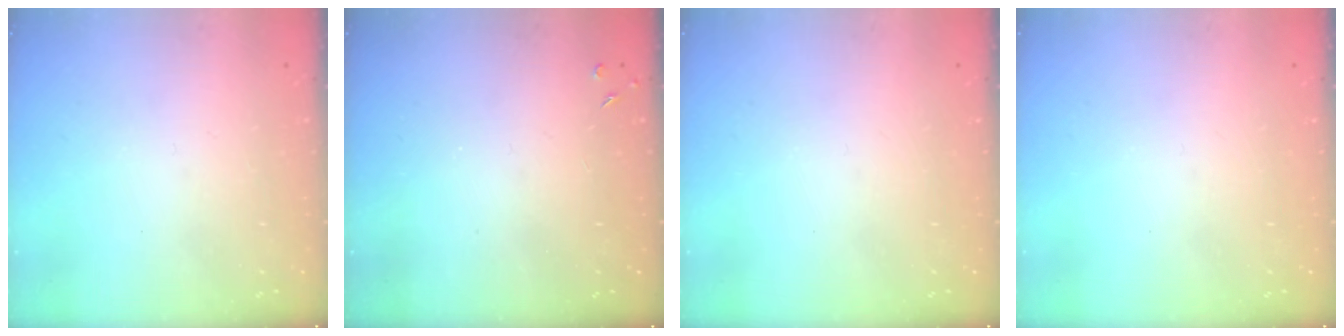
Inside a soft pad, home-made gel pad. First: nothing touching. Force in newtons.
{"total": 2.5, "press": 2.5, "slide": 0.5}
{"total": 0.0}
{"total": 0.0}